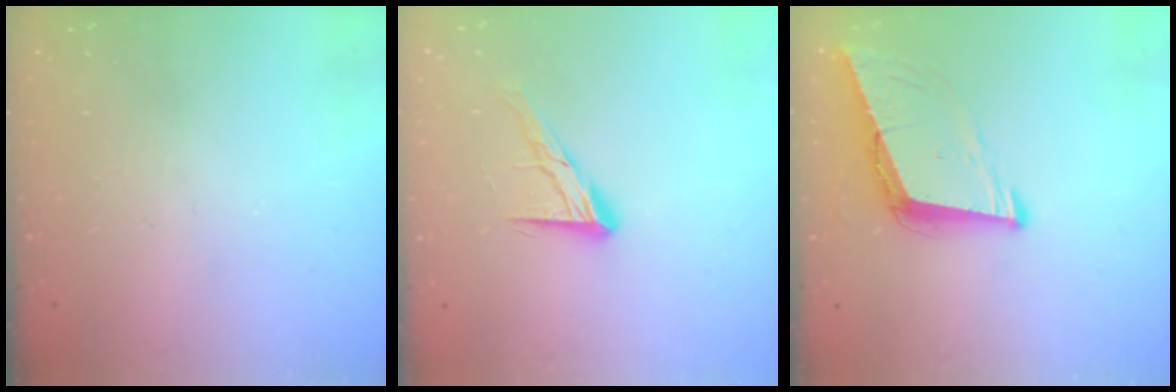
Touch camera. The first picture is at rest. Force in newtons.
{"total": 10.6, "press": 10.6, "slide": 0.8}
{"total": 8.8, "press": 7.9, "slide": 3.8}